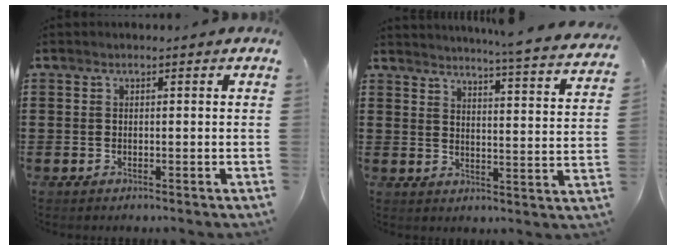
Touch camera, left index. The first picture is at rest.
{"total": 4.3, "force": [4.0, -0.9, 1.3], "torque": [-0.037, -0.040, 0.060]}